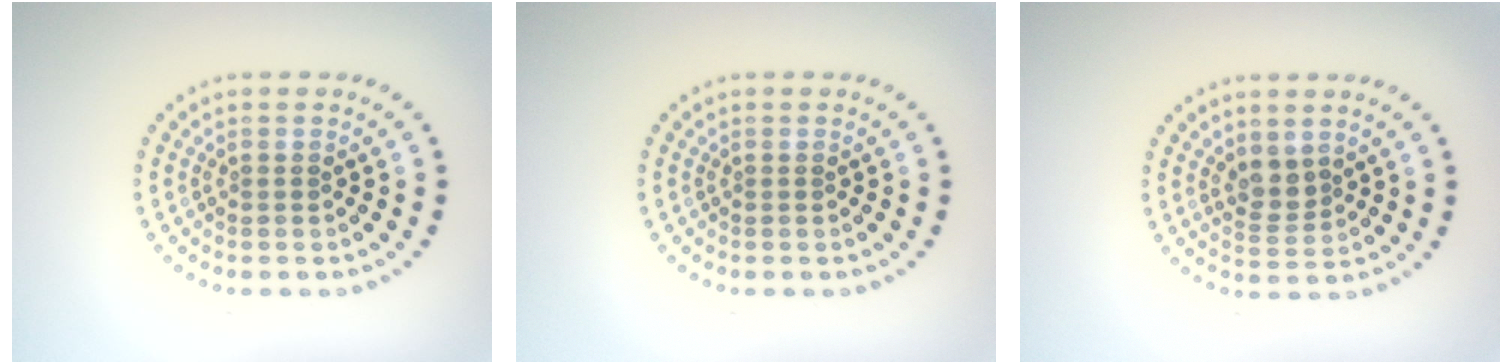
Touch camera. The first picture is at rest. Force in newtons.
{"total": 0.0}
{"total": 2.1, "press": 1.8, "slide": 1.1}